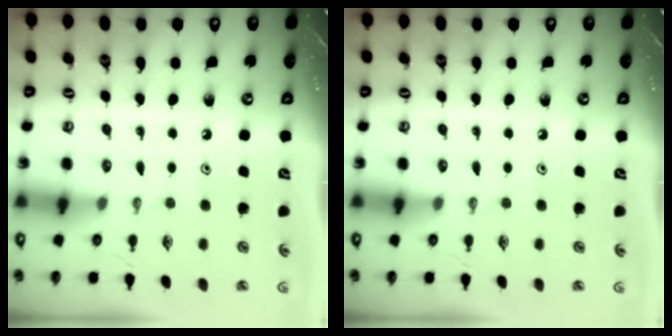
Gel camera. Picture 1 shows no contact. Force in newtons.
{"total": 0.0}